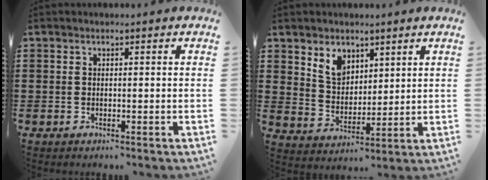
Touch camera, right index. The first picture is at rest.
{"total": 5.5, "force": [3.7, 3.8, 1.7], "torque": [-0.052, 0.007, 0.071]}